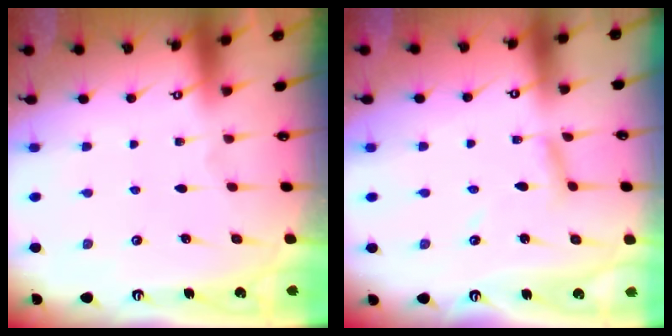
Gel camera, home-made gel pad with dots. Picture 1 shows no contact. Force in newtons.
{"total": 5.5, "press": 5.5, "slide": 0.3}